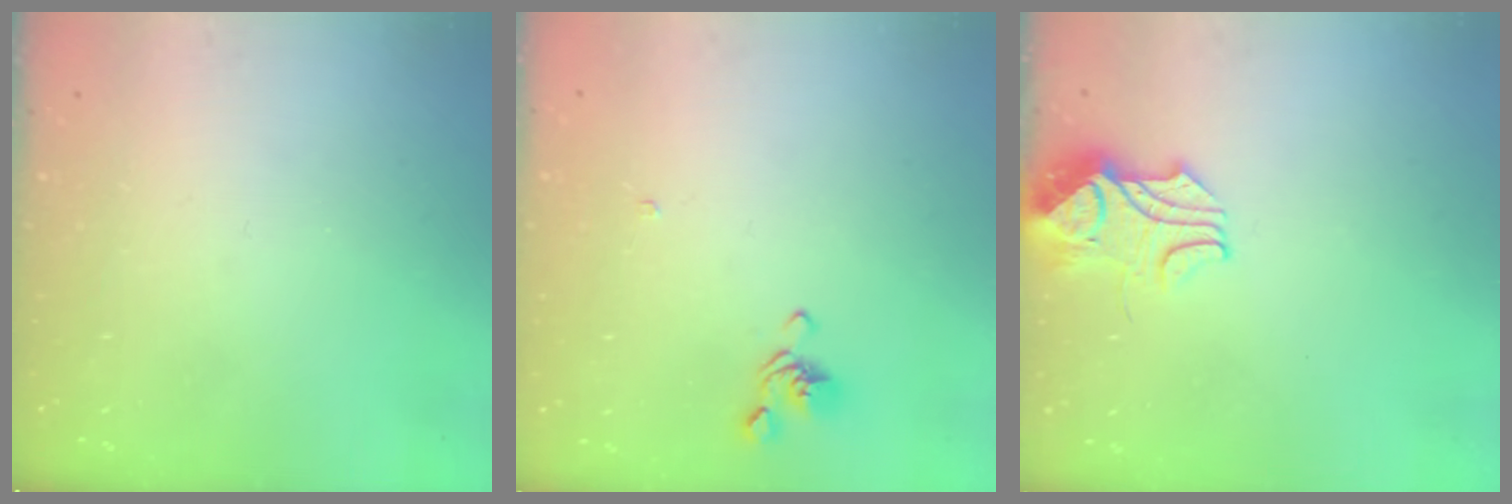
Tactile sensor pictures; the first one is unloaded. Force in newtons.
{"total": 0.7, "press": 0.0, "slide": 0.7}
{"total": 2.5, "press": 2.3, "slide": 0.8}